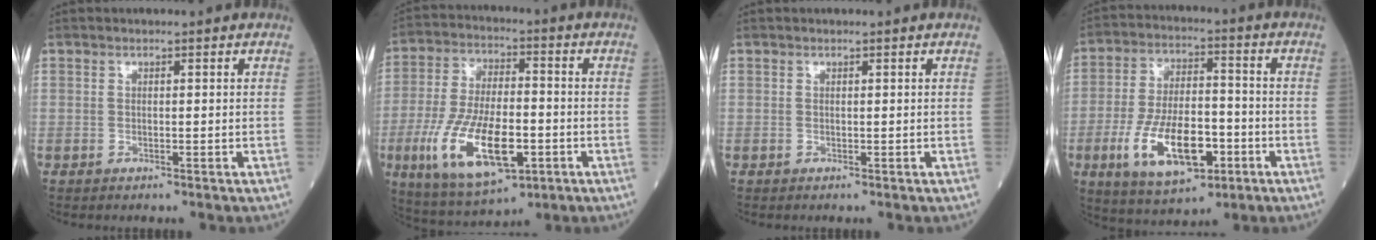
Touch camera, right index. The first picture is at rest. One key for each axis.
{"total": 16.3, "fx": -5.2, "fy": 5.9, "fz": 14.2, "tx": -0.285, "ty": -0.013, "tz": -0.083}
{"total": 0.0}
{"total": 14.1, "fx": -5.1, "fy": 5.7, "fz": 11.8, "tx": -0.230, "ty": -0.002, "tz": -0.083}